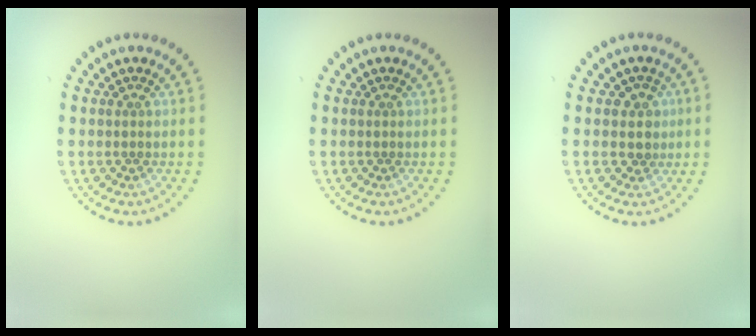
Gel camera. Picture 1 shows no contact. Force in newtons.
{"total": 0.0}
{"total": 1.8, "press": 1.6, "slide": 1.0}